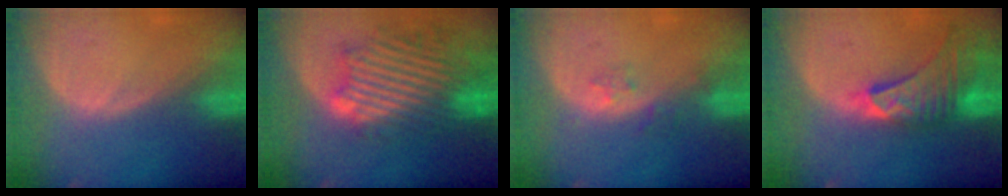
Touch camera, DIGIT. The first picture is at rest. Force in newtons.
{"total": 11.9, "press": 10.7, "slide": 5.3}
{"total": 1.9, "press": 1.9, "slide": 0.2}
{"total": 8.9, "press": 8.3, "slide": 3.4}